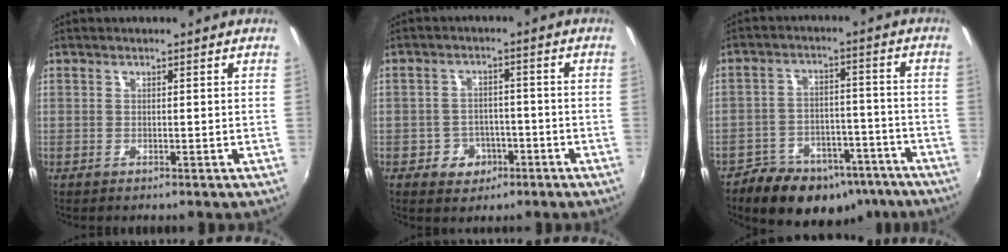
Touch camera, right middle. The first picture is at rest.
{"total": 5.7, "force": [-2.8, 4.7, 1.4], "torque": [-0.039, 0.012, -0.033]}
{"total": 17.8, "force": [-13.1, 9.7, 7.2], "torque": [-0.144, 0.019, -0.167]}